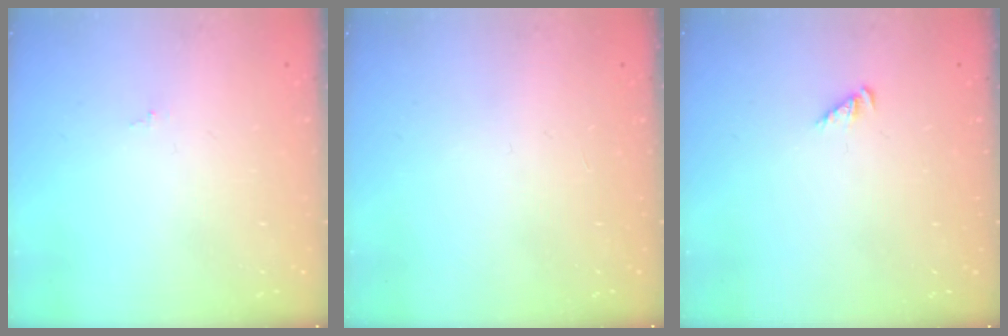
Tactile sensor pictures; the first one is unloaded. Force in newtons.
{"total": 0.0}
{"total": 2.3, "press": 2.2, "slide": 0.4}